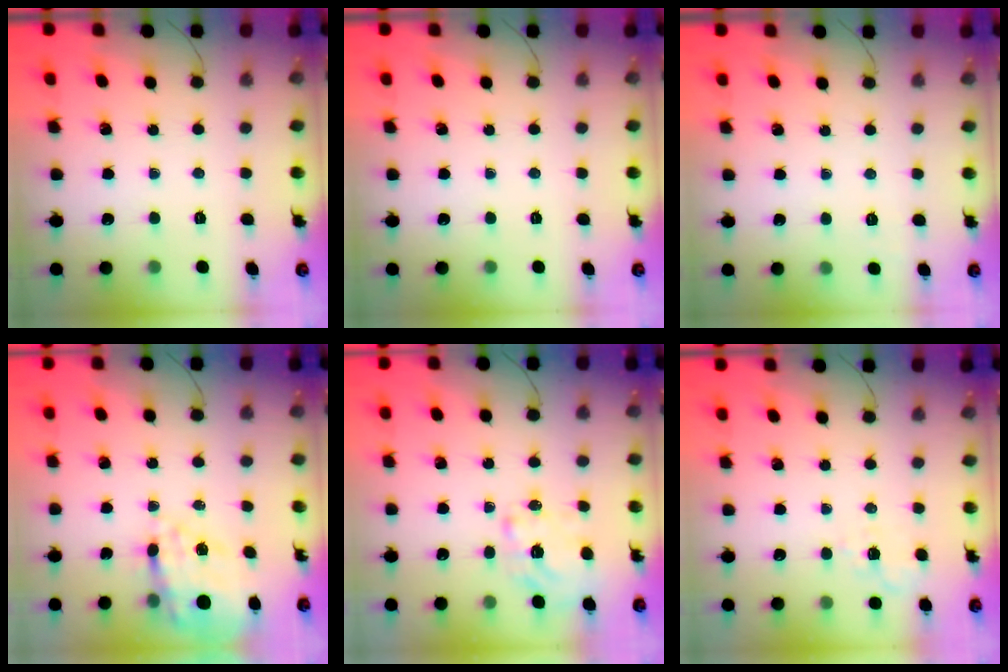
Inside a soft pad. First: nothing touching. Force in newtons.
{"total": 0.0}
{"total": 2.0, "press": 1.3, "slide": 1.5}
{"total": 17.1, "press": 16.8, "slide": 3.5}
{"total": 2.4, "press": 2.4, "slide": 0.3}
{"total": 8.1, "press": 7.8, "slide": 2.1}